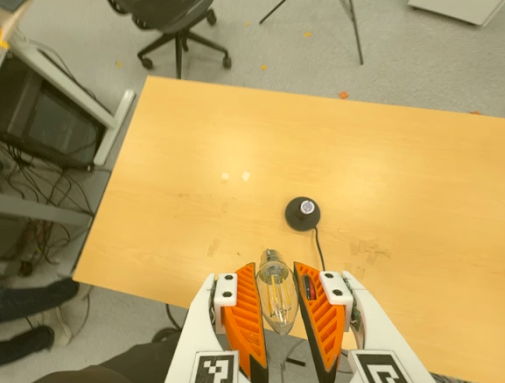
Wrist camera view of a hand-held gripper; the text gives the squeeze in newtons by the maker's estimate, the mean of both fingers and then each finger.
{"total": 8.6, "left": 7.7, "right": 9.5}